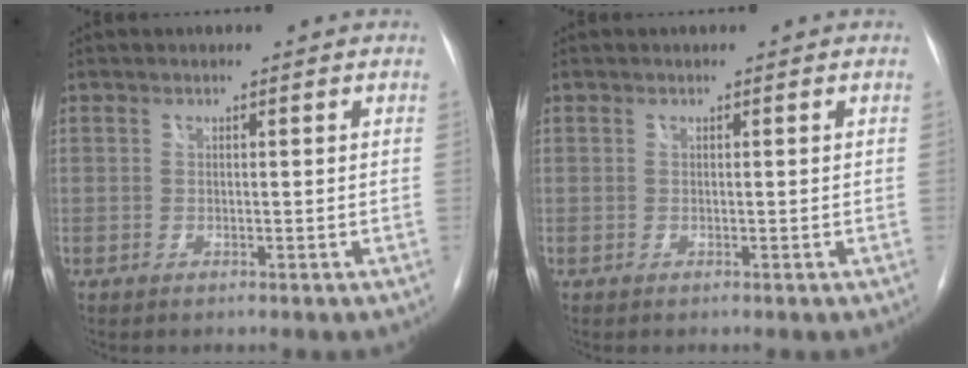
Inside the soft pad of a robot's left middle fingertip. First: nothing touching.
{"total": 0.0}